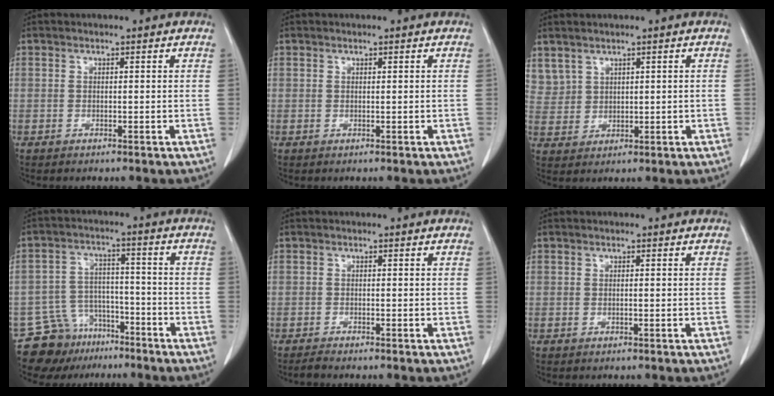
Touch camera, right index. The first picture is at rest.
{"total": 0.0}
{"total": 4.8, "force": [3.3, 3.4, 0.8], "torque": [-0.020, 0.010, 0.081]}
{"total": 9.0, "force": [-7.0, 5.6, 0.5], "torque": [-0.011, 0.040, -0.111]}
{"total": 1.1, "force": [-1.0, -0.2, 0.2], "torque": [-0.010, -0.005, -0.019]}
{"total": 0.0}